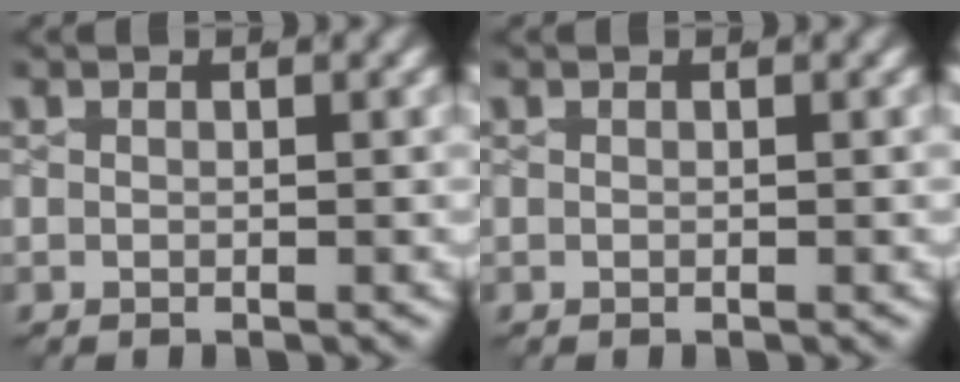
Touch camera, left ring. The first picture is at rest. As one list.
[{"total": 0.0}]